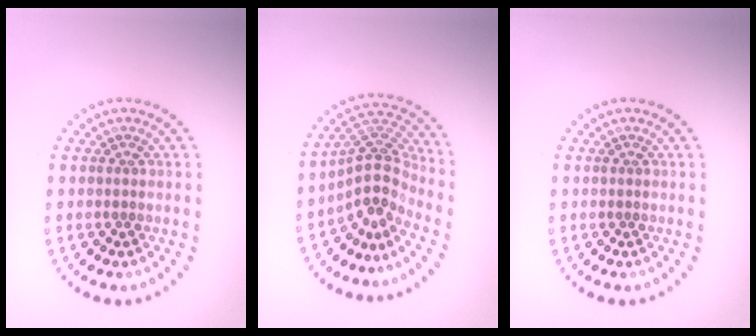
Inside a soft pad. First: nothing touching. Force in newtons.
{"total": 4.1, "press": 2.8, "slide": 3.0}
{"total": 0.0}